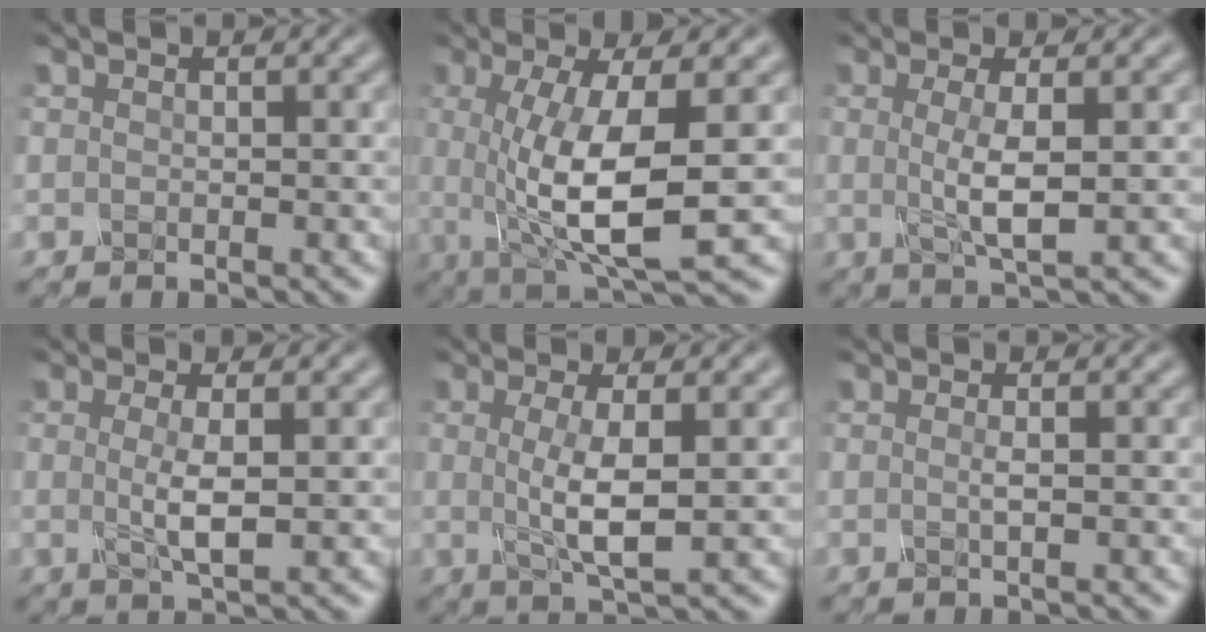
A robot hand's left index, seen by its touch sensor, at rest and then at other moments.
{"total": 9.2, "force": [-0.6, 2.6, 8.8], "torque": [-0.154, -0.014, -0.007]}
{"total": 3.5, "force": [0.2, 0.7, 3.5], "torque": [-0.068, -0.005, 0.004]}
{"total": 3.0, "force": [0.1, 0.6, 2.9], "torque": [-0.059, -0.004, 0.002]}
{"total": 4.3, "force": [0.3, 0.9, 4.2], "torque": [-0.079, -0.005, 0.007]}
{"total": 0.9, "force": [0.0, 0.2, 0.9], "torque": [-0.016, 0.002, -0.002]}